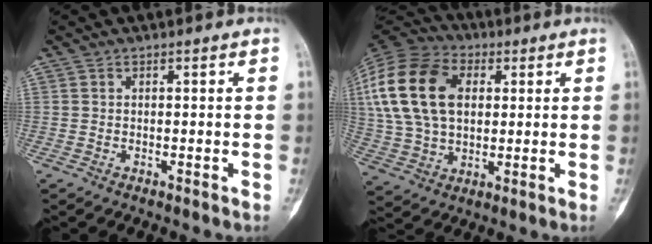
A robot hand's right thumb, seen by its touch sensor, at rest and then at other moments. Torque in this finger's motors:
{"motor_torque": [-0.51, 1.84, 1.05, -0.63, 0.55]}